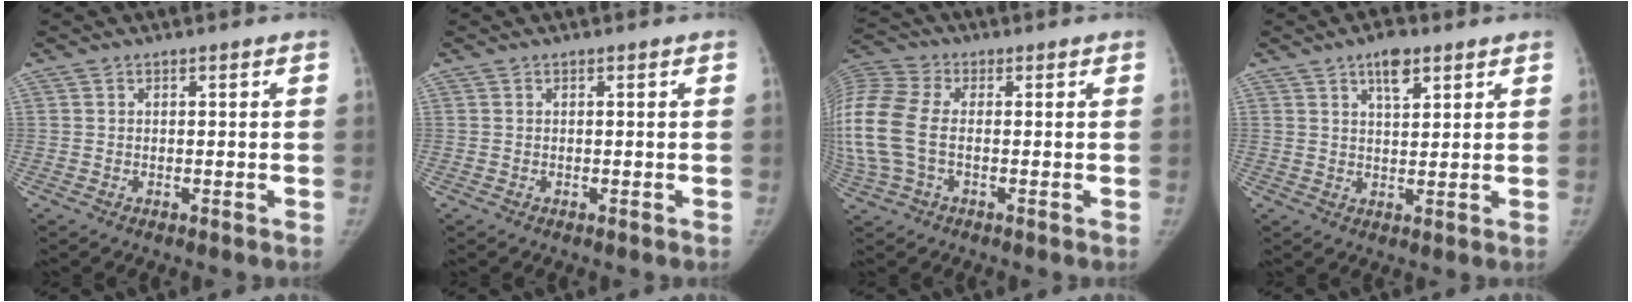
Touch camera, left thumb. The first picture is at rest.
{"total": 0.0}
{"total": 16.6, "force": [-0.8, 10.7, 12.6], "torque": [-0.337, 0.018, -0.013]}
{"total": 5.2, "force": [3.2, 2.3, 3.4], "torque": [-0.036, -0.013, 0.051]}